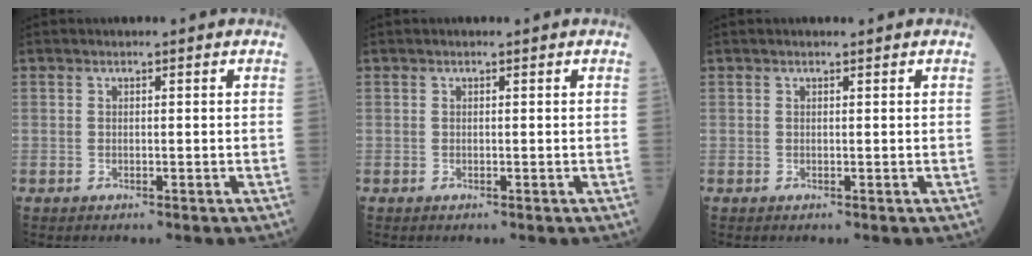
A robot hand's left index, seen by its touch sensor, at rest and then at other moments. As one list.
[{"total": 0.0}, {"total": 0.0}]